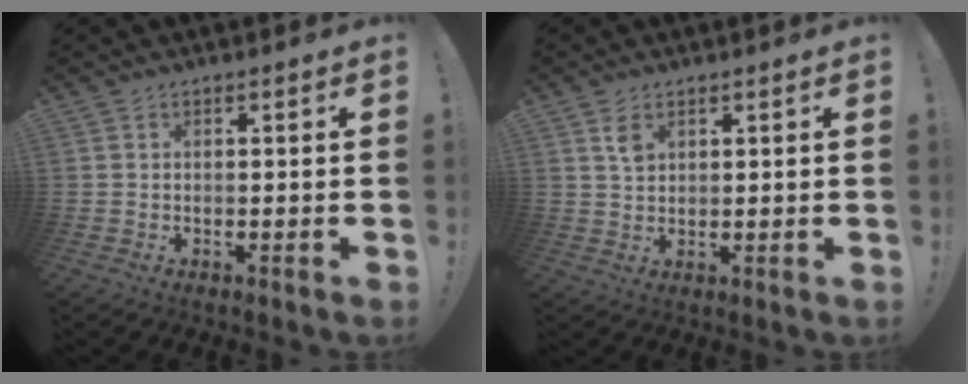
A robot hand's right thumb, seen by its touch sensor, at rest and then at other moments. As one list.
[{"total": 3.7, "force": [1.8, 2.1, 2.4], "torque": [-0.034, -0.005, 0.030]}]